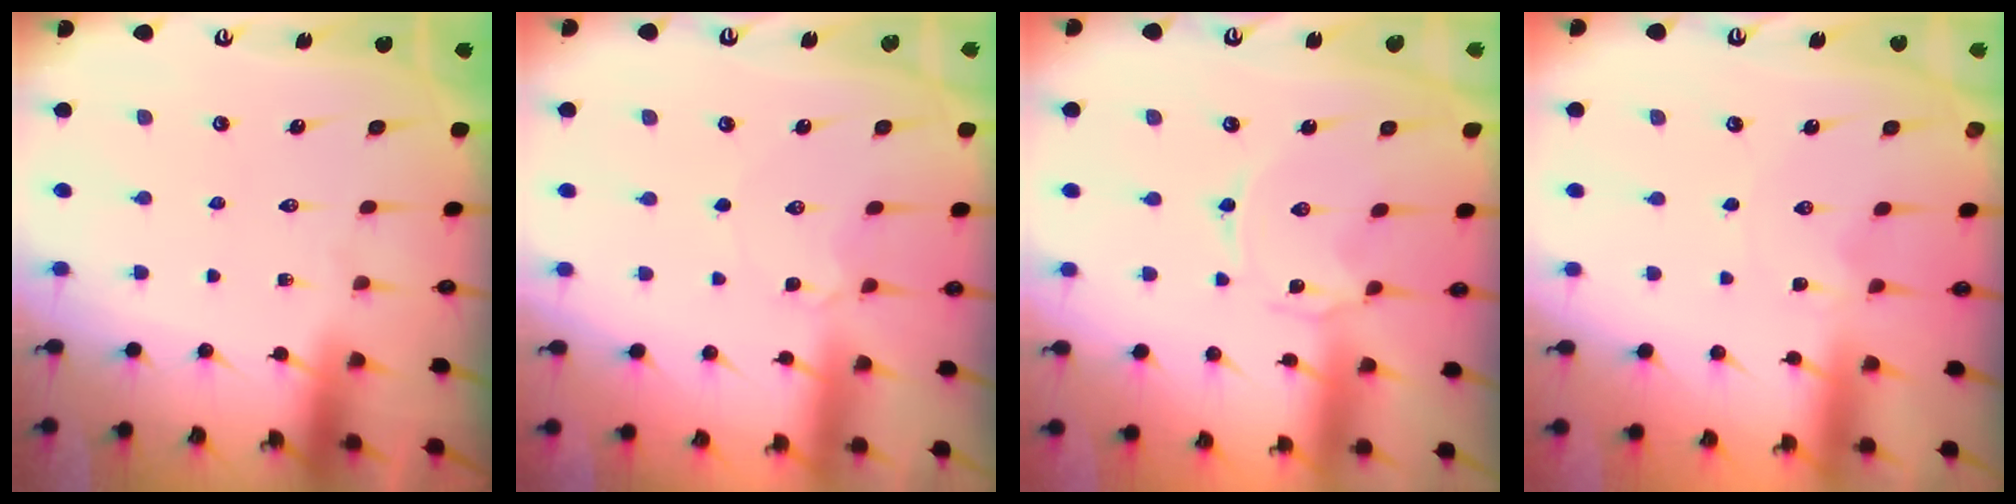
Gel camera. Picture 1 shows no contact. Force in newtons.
{"total": 2.6, "press": 2.6, "slide": 0.3}
{"total": 0.0}
{"total": 0.0}